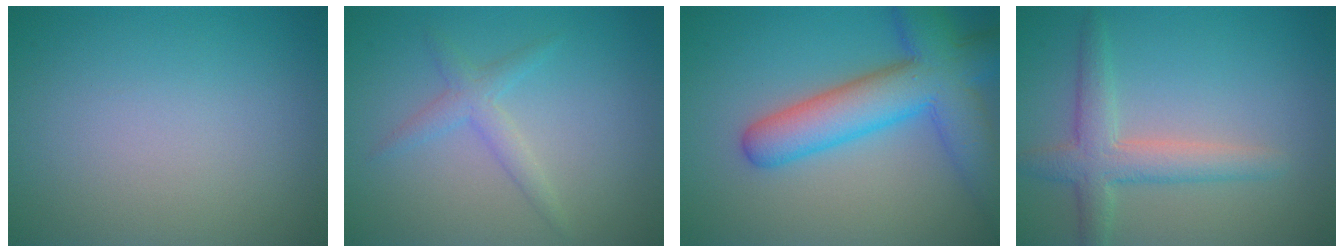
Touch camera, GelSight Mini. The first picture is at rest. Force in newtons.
{"total": 1.4, "press": 1.4, "slide": 0.0}
{"total": 9.0, "press": 9.0, "slide": 0.3}
{"total": 3.7, "press": 3.7, "slide": 0.1}